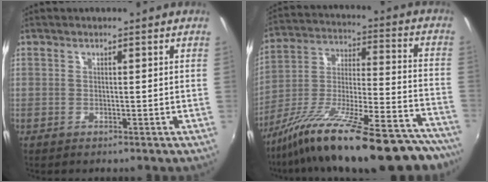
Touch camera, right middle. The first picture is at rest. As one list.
[{"total": 28.2, "force": [-22.1, 6.6, 16.3], "torque": [-0.249, -0.024, -0.329]}]